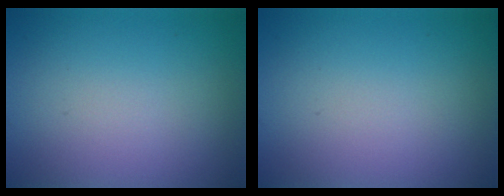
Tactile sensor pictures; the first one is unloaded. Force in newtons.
{"total": 0.0}